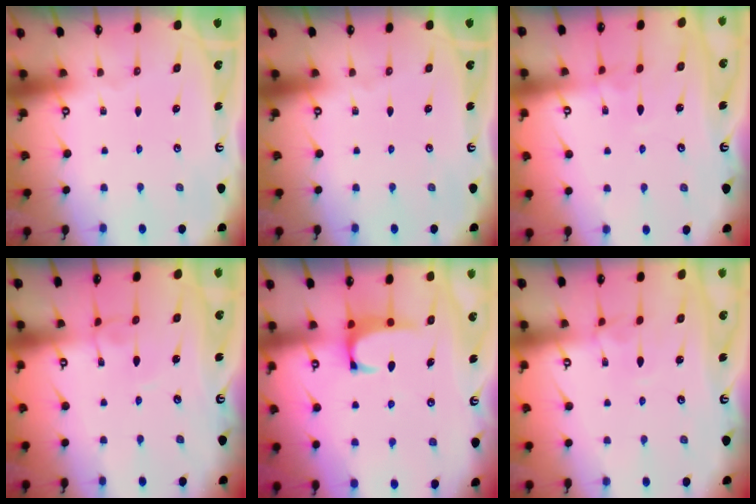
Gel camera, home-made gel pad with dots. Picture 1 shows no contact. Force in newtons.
{"total": 0.0}
{"total": 3.2, "press": 3.2, "slide": 0.2}
{"total": 2.1, "press": 2.1, "slide": 0.1}
{"total": 1.2, "press": 1.1, "slide": 0.5}
{"total": 3.9, "press": 3.8, "slide": 0.3}